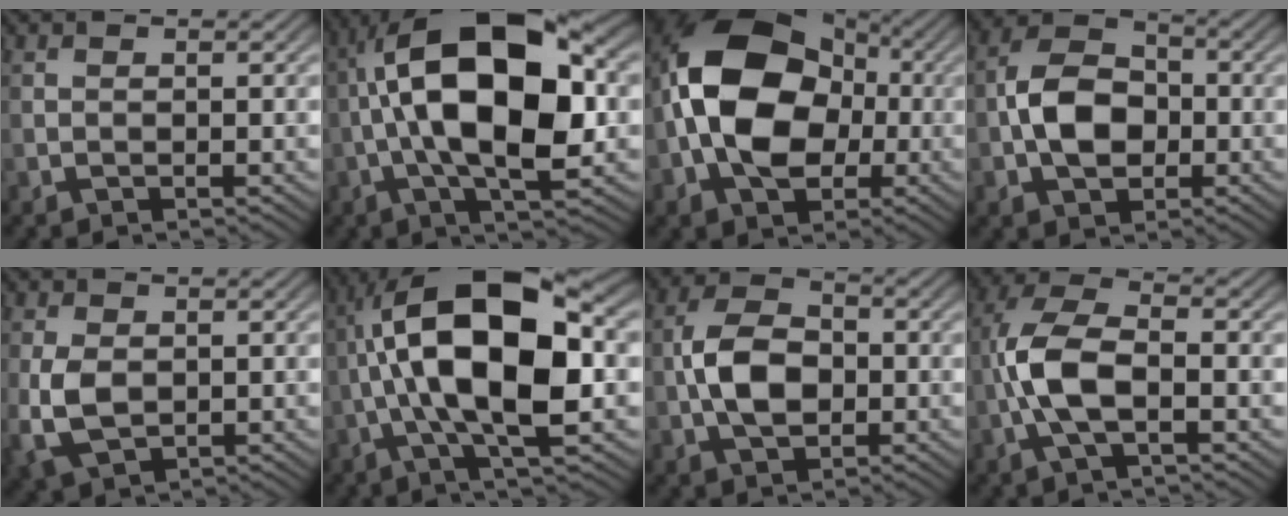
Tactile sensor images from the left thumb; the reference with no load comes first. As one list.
[{"total": 17.4, "force": [0.2, 7.2, 15.9], "torque": [-0.273, 0.040, -0.016]}, {"total": 14.7, "force": [-1.1, 10.3, 10.4], "torque": [-0.191, 0.012, -0.032]}, {"total": 7.9, "force": [-1.3, 5.5, 5.4], "torque": [-0.107, 0.006, -0.033]}, {"total": 5.8, "force": [-0.5, 3.8, 4.3], "torque": [-0.112, -0.008, -0.009]}, {"total": 16.1, "force": [-0.4, 5.6, 15.1], "torque": [-0.264, 0.031, -0.020]}, {"total": 7.2, "force": [-1.0, 4.6, 5.4], "torque": [-0.113, 0.002, -0.024]}, {"total": 7.9, "force": [-1.7, 3.4, 6.9], "torque": [-0.159, 0.011, -0.042]}]